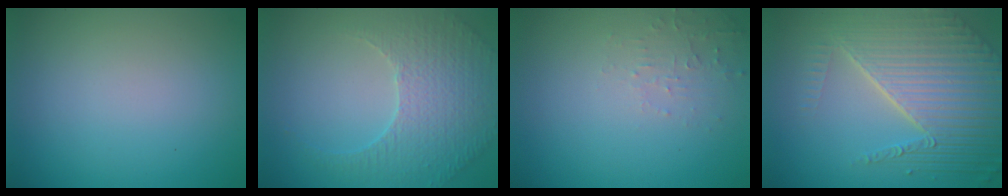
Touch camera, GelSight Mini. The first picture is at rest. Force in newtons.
{"total": 4.0, "press": 3.4, "slide": 2.2}
{"total": 1.5, "press": 1.5, "slide": 0.3}
{"total": 8.9, "press": 5.9, "slide": 6.7}